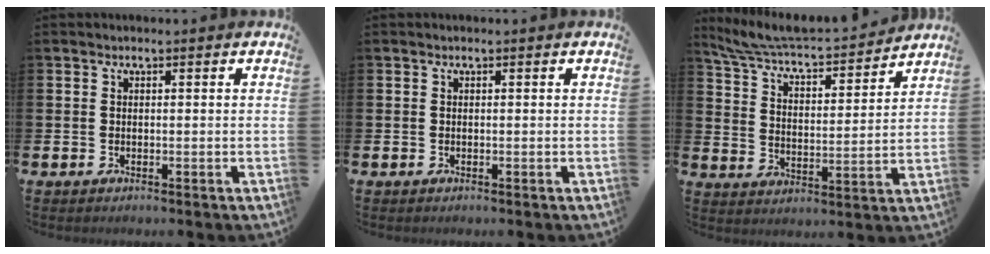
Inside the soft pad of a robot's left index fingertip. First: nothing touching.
{"total": 0.0}
{"total": 6.4, "force": [6.2, 1.2, 1.5], "torque": [-0.062, -0.051, 0.103]}